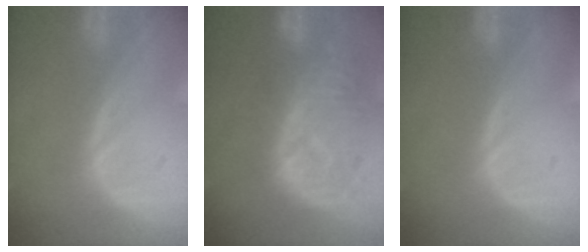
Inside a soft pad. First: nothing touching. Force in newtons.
{"total": 10.8, "press": 9.6, "slide": 4.9}
{"total": 0.0}